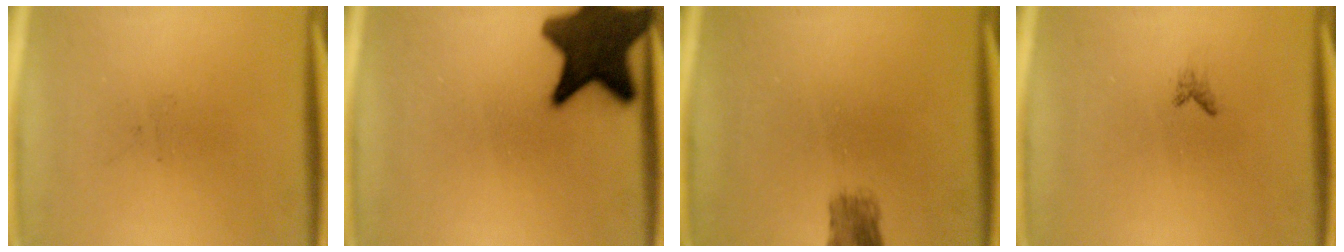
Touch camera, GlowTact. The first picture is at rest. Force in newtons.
{"total": 15.7}
{"total": 2.9}
{"total": 0.6}